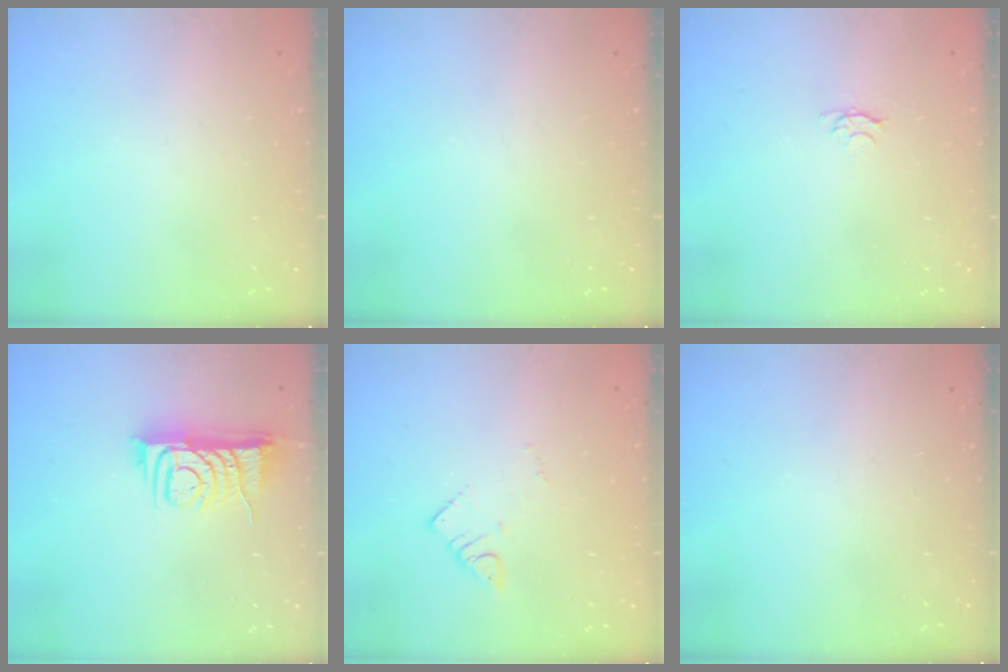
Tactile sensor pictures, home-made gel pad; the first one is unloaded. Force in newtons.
{"total": 0.0}
{"total": 3.3, "press": 3.2, "slide": 0.5}
{"total": 8.0, "press": 8.0, "slide": 0.4}
{"total": 2.6, "press": 2.6, "slide": 0.1}
{"total": 0.0}